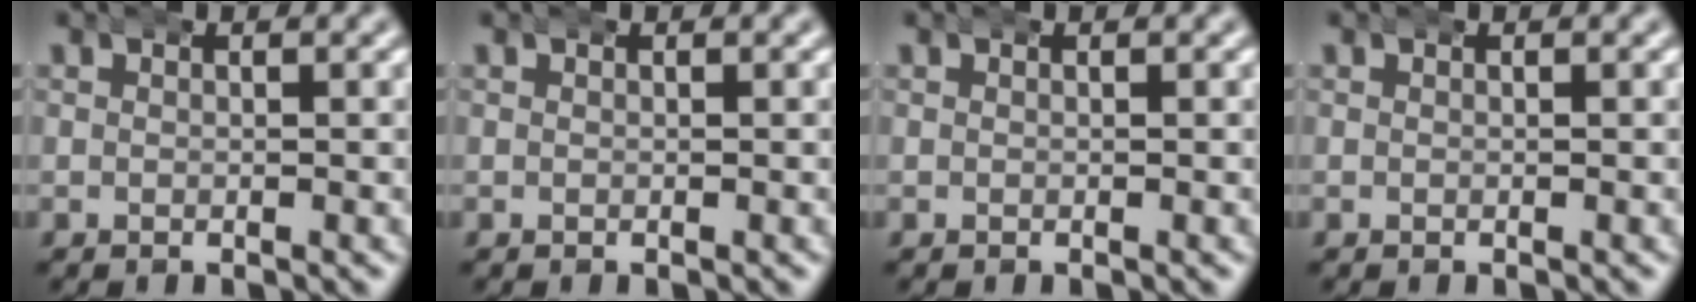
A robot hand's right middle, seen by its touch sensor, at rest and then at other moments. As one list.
[{"total": 0.0}, {"total": 0.0}, {"total": 0.0}]